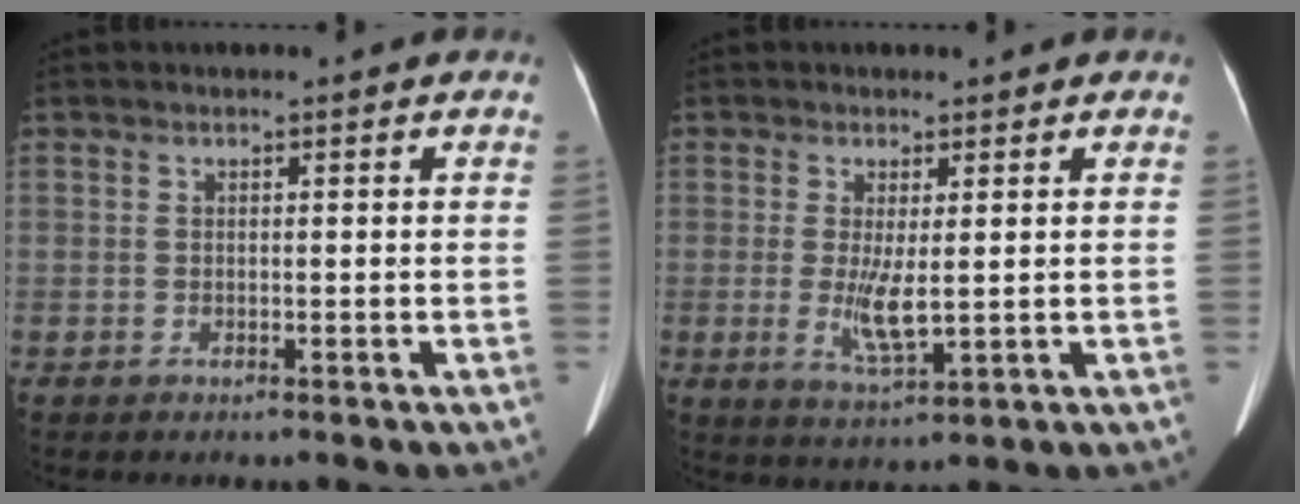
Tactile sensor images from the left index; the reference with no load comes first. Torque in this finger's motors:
{"motor_torque": [0.25, 0.27, 0.06, 0.03]}